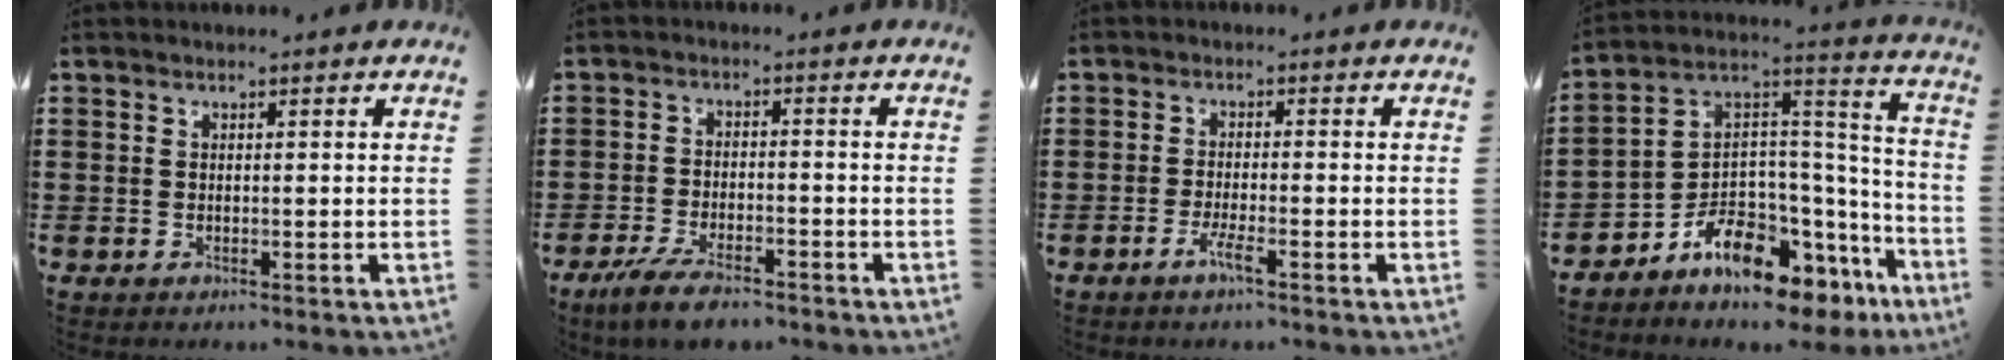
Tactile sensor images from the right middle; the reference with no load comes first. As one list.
[{"total": 5.3, "force": [-4.2, 1.2, 3.0], "torque": [-0.069, -0.006, -0.082]}, {"total": 2.9, "force": [-1.6, 0.2, 2.3], "torque": [-0.055, -0.004, -0.034]}, {"total": 7.7, "force": [-6.6, 2.8, 2.8], "torque": [-0.068, -0.006, -0.131]}]